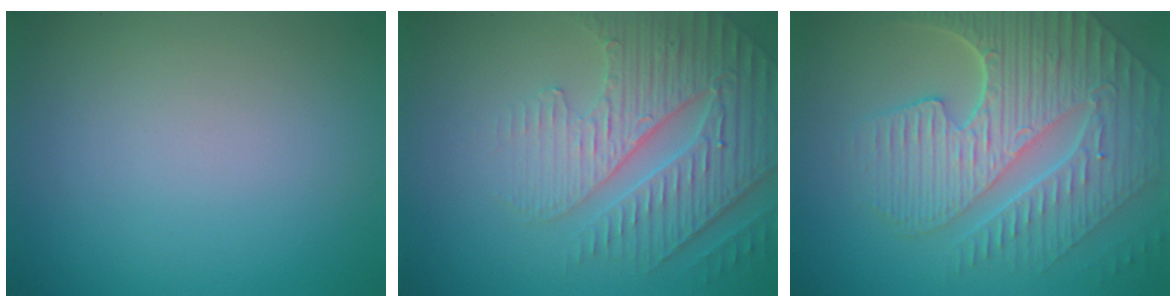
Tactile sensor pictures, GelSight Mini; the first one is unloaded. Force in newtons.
{"total": 5.5, "press": 4.8, "slide": 2.7}
{"total": 9.2, "press": 6.2, "slide": 6.7}